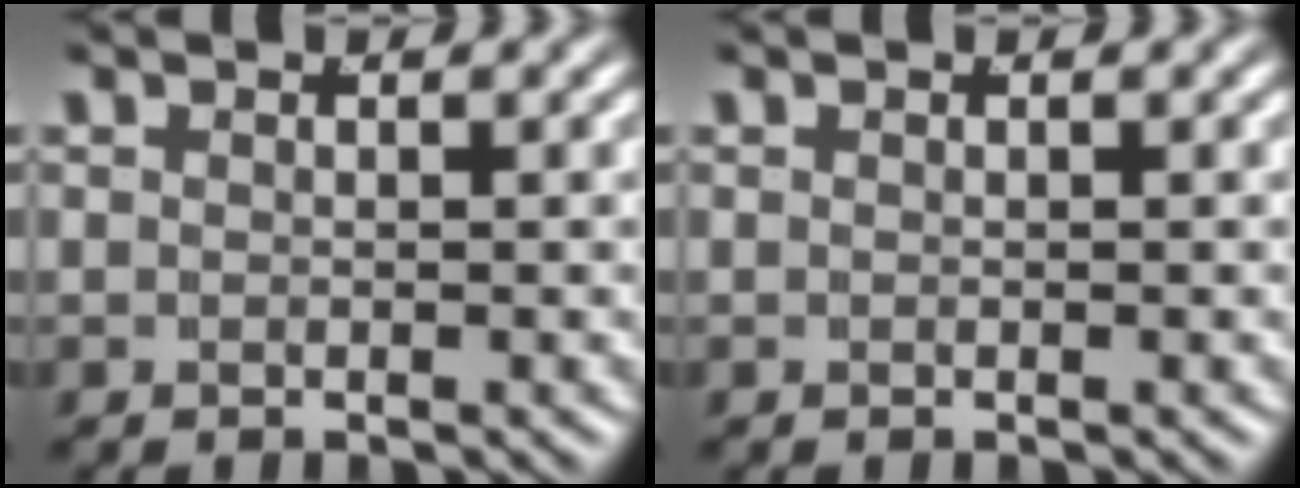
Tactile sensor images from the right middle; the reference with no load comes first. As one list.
[{"total": 0.0}]